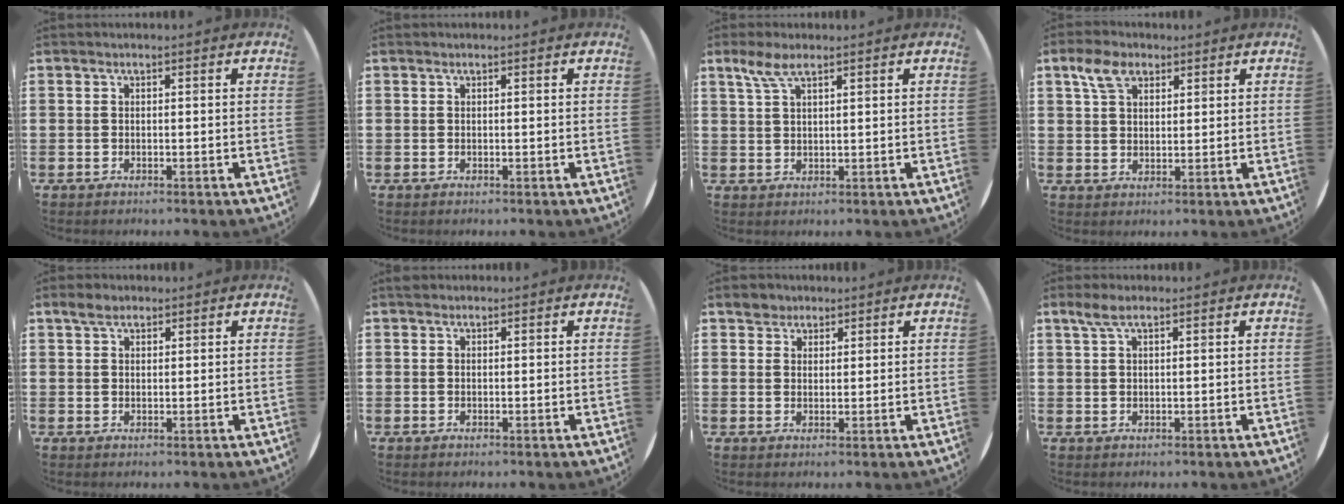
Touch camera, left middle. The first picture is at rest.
{"total": 0.0}
{"total": 3.8, "force": [2.5, 1.1, 2.6], "torque": [-0.057, 0.006, 0.045]}
{"total": 4.7, "force": [2.9, 2.8, 2.3], "torque": [-0.046, 0.008, 0.052]}
{"total": 2.4, "force": [1.9, 1.1, 1.0], "torque": [-0.006, 0.001, 0.031]}
{"total": 0.8, "force": [0.7, 0.3, -0.1], "torque": [0.010, 0.000, 0.011]}
{"total": 2.6, "force": [2.1, 1.5, -0.1], "torque": [0.012, 0.001, 0.038]}
{"total": 2.5, "force": [1.6, 0.8, 1.7], "torque": [-0.036, 0.007, 0.028]}